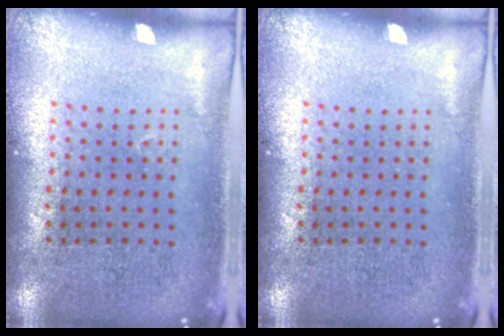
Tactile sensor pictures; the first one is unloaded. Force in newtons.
{"total": 0.0}